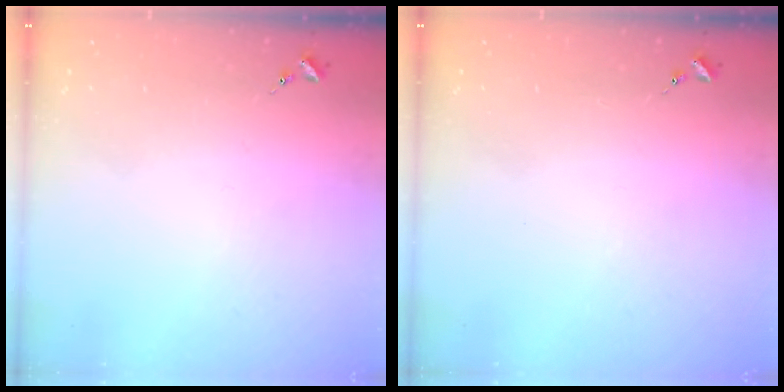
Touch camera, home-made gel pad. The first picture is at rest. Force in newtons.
{"total": 0.0}